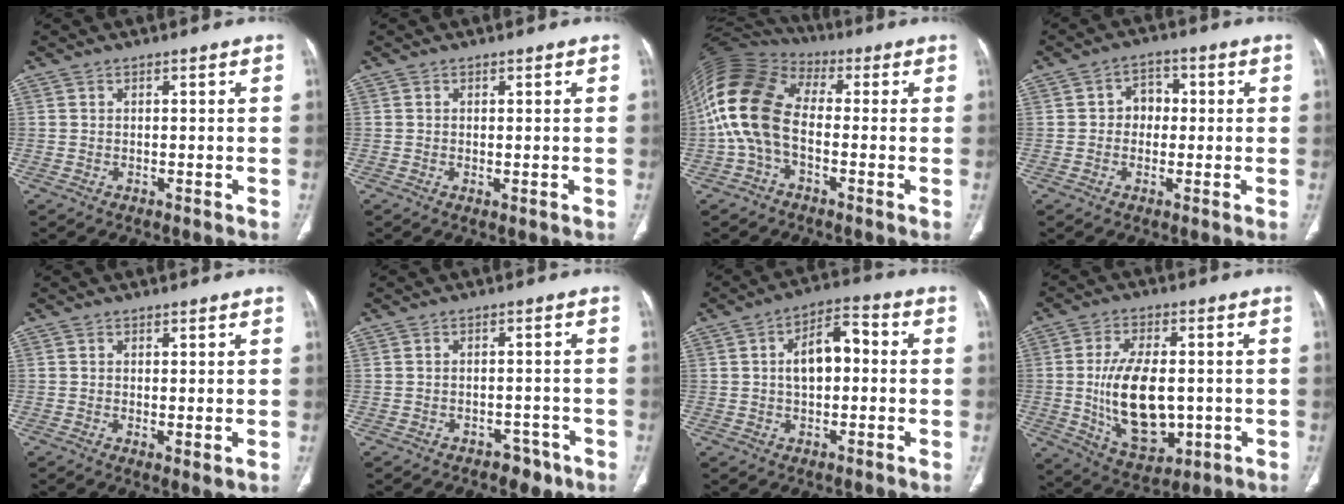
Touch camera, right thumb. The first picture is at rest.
{"total": 0.7, "force": [-0.1, 0.3, 0.6], "torque": [-0.017, -0.004, 0.001]}
{"total": 15.4, "force": [-1.5, 9.6, 11.9], "torque": [-0.253, 0.035, -0.038]}
{"total": 4.8, "force": [0.2, 4.0, 2.7], "torque": [-0.013, 0.014, -0.005]}
{"total": 2.1, "force": [-0.1, 0.7, 2.0], "torque": [-0.039, -0.011, -0.001]}
{"total": 3.9, "force": [-2.5, 2.6, 1.5], "torque": [-0.005, 0.018, -0.028]}
{"total": 9.1, "force": [0.6, 5.2, 7.4], "torque": [-0.109, 0.028, 0.001]}
{"total": 16.1, "force": [-1.1, 9.2, 13.2], "torque": [-0.212, -0.008, 0.000]}